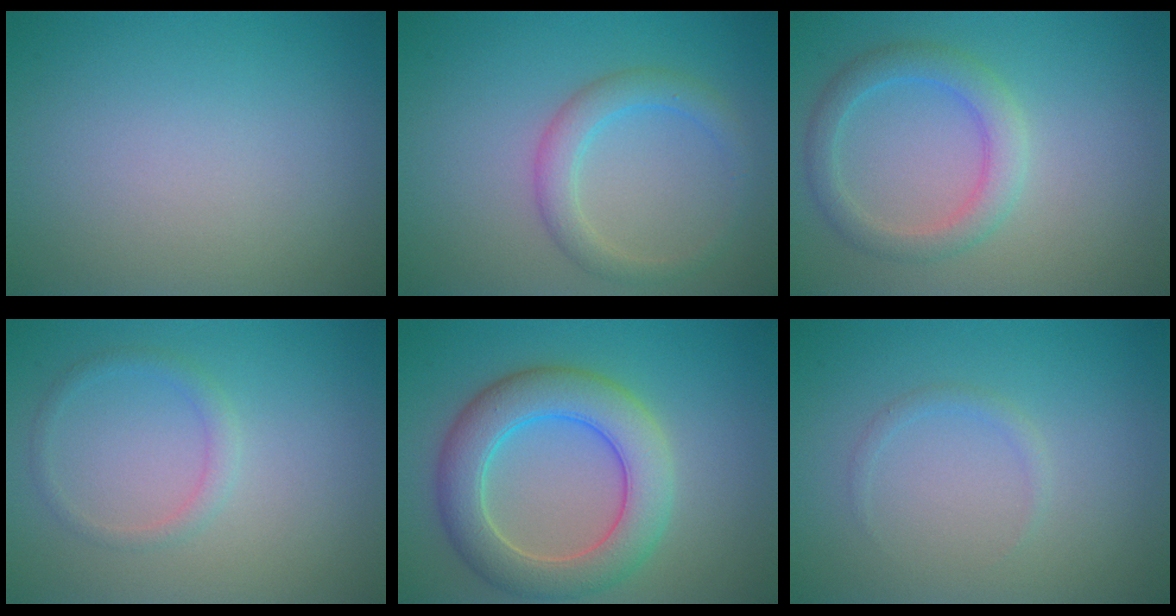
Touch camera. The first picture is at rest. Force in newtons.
{"total": 2.8, "press": 2.8, "slide": 0.1}
{"total": 3.1, "press": 3.1, "slide": 0.1}
{"total": 1.4, "press": 1.4, "slide": 0.1}
{"total": 6.9, "press": 6.9, "slide": 0.5}
{"total": 0.8, "press": 0.8, "slide": 0.0}